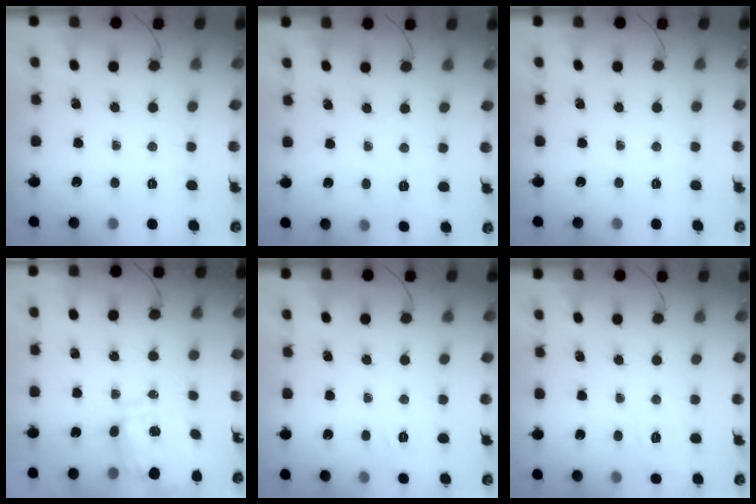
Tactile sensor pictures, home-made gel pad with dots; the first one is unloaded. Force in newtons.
{"total": 2.3, "press": 1.6, "slide": 1.7}
{"total": 0.0}
{"total": 2.1, "press": 1.7, "slide": 1.1}
{"total": 2.8, "press": 2.2, "slide": 1.8}
{"total": 6.7, "press": 6.4, "slide": 2.1}